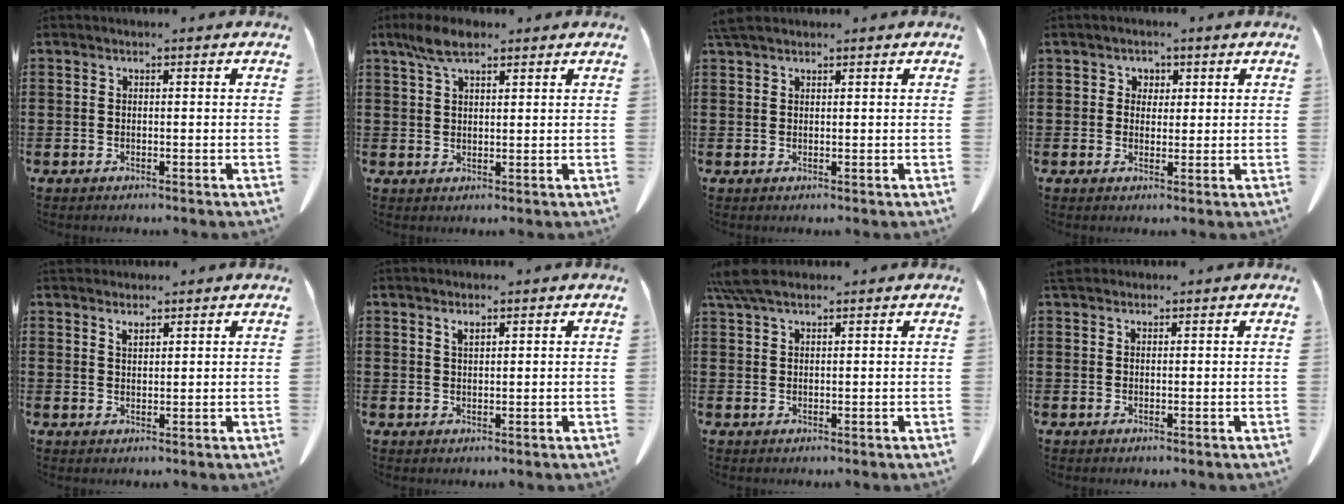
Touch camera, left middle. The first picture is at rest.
{"total": 5.4, "force": [3.4, 2.0, 3.7], "torque": [-0.081, 0.007, 0.064]}
{"total": 2.2, "force": [1.8, 0.6, 1.2], "torque": [-0.029, 0.003, 0.036]}
{"total": 1.9, "force": [0.9, 1.6, 0.3], "torque": [-0.015, 0.008, 0.015]}
{"total": 1.8, "force": [1.6, 0.5, 0.5], "torque": [-0.014, 0.000, 0.031]}
{"total": 1.5, "force": [1.1, 0.4, 1.0], "torque": [-0.022, 0.000, 0.020]}
{"total": 4.8, "force": [3.6, 1.2, 2.9], "torque": [-0.074, -0.003, 0.066]}
{"total": 1.6, "force": [1.4, 0.6, 0.4], "torque": [-0.014, 0.002, 0.028]}